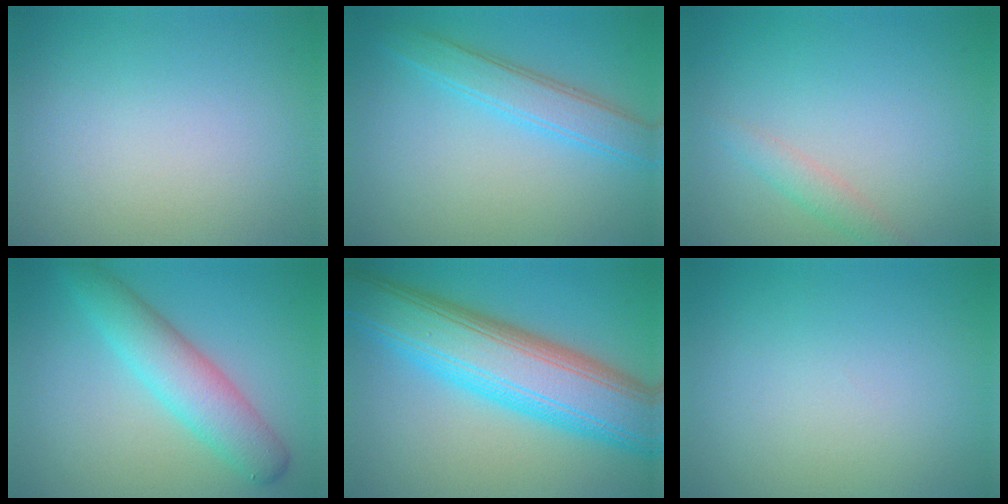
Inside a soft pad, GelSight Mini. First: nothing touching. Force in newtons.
{"total": 3.4, "press": 3.4, "slide": 0.1}
{"total": 1.5, "press": 1.4, "slide": 0.0}
{"total": 5.0, "press": 5.0, "slide": 0.1}
{"total": 11.2, "press": 11.2, "slide": 0.2}
{"total": 0.0}